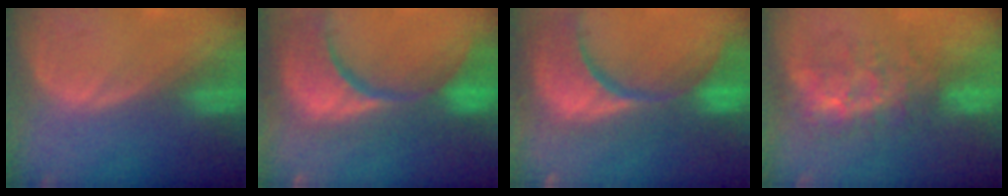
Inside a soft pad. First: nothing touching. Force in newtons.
{"total": 15.3, "press": 12.2, "slide": 9.3}
{"total": 15.4, "press": 12.2, "slide": 9.4}
{"total": 7.6, "press": 7.1, "slide": 2.8}